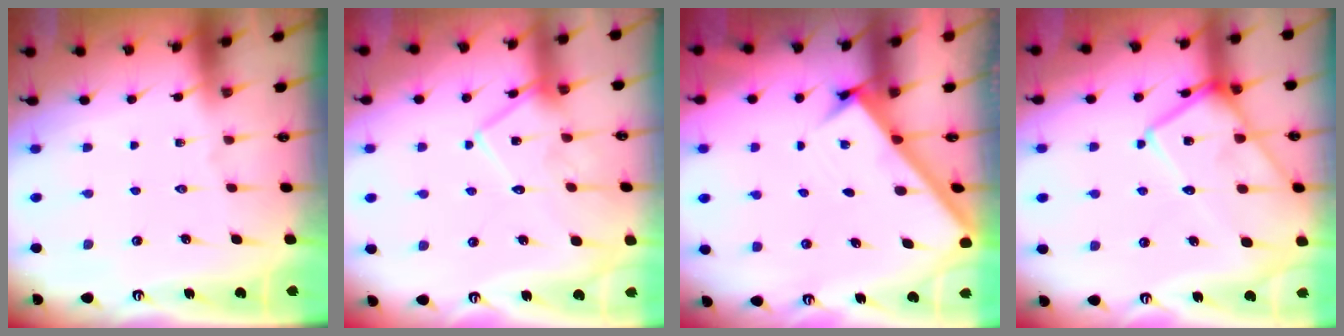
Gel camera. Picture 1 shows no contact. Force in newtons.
{"total": 13.8, "press": 13.8, "slide": 0.7}
{"total": 2.9, "press": 2.9, "slide": 0.4}
{"total": 17.9, "press": 17.9, "slide": 1.7}